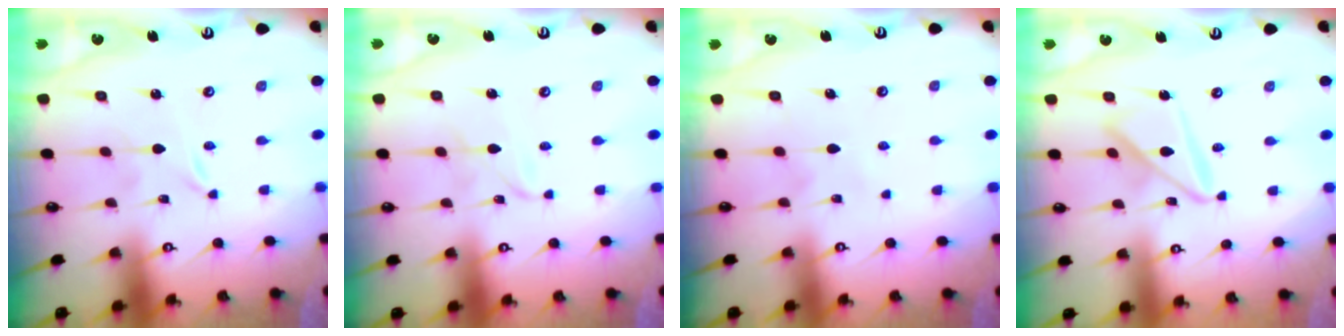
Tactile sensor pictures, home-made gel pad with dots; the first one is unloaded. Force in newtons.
{"total": 2.8, "press": 2.8, "slide": 0.3}
{"total": 4.8, "press": 4.8, "slide": 0.5}
{"total": 12.2, "press": 12.2, "slide": 1.1}